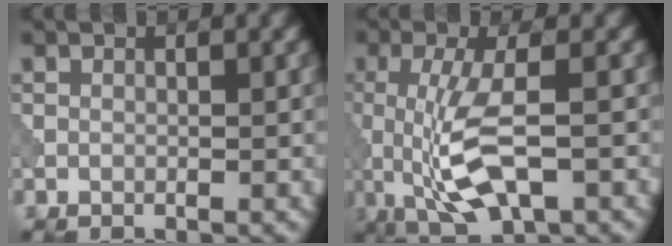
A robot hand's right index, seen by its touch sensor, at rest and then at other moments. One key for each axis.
{"total": 6.5, "fx": -1.1, "fy": 2.1, "fz": 6.1, "tx": -0.129, "ty": -0.008, "tz": -0.019}